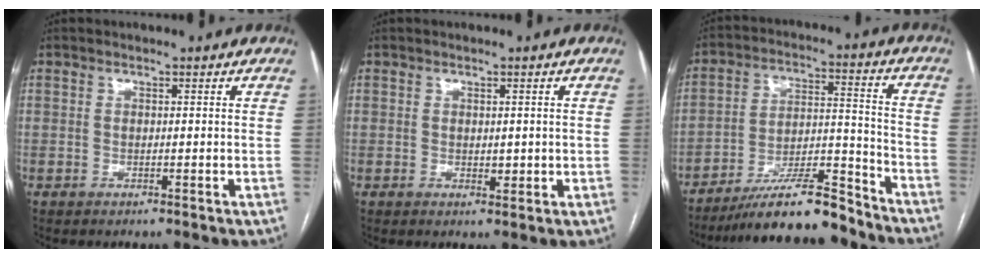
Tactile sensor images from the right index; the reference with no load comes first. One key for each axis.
{"total": 1.5, "fx": -0.1, "fy": 0.8, "fz": 1.3, "tx": -0.018, "ty": -0.003, "tz": 0.002}
{"total": 14.7, "fx": -13.0, "fy": 2.1, "fz": 6.6, "tx": -0.106, "ty": 0.023, "tz": -0.220}